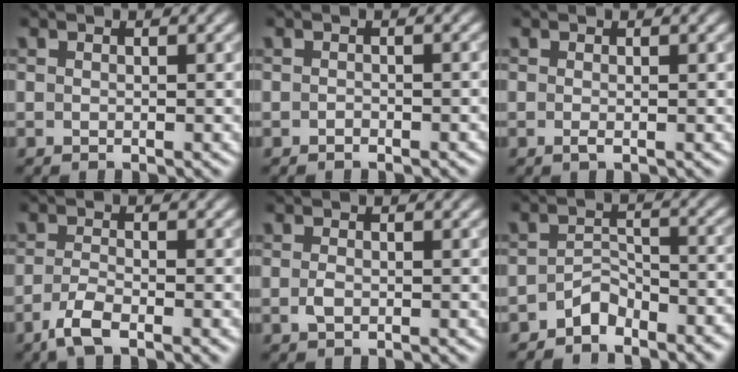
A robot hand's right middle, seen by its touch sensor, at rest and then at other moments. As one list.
[{"total": 0.8, "force": [-0.6, 0.3, 0.4], "torque": [-0.005, -0.001, -0.008]}, {"total": 0.7, "force": [-0.2, 0.1, 0.6], "torque": [-0.014, -0.005, -0.003]}, {"total": 3.6, "force": [-2.2, 1.0, 2.6], "torque": [-0.054, -0.006, -0.049]}, {"total": 1.0, "force": [-0.2, 0.5, 0.8], "torque": [-0.020, -0.003, -0.005]}, {"total": 3.5, "force": [-2.8, 1.6, 1.5], "torque": [-0.023, 0.006, -0.052]}]